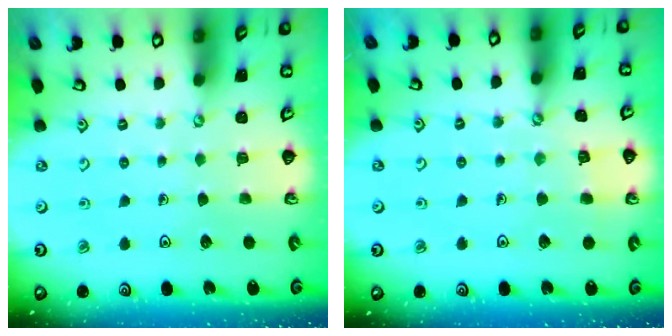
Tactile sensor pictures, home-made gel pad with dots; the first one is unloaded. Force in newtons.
{"total": 3.9, "press": 3.9, "slide": 0.4}